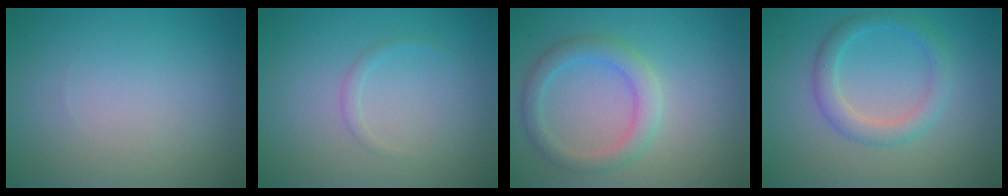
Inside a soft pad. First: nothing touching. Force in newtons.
{"total": 0.8, "press": 0.8, "slide": 0.1}
{"total": 3.0, "press": 3.0, "slide": 0.2}
{"total": 2.8, "press": 2.8, "slide": 0.0}